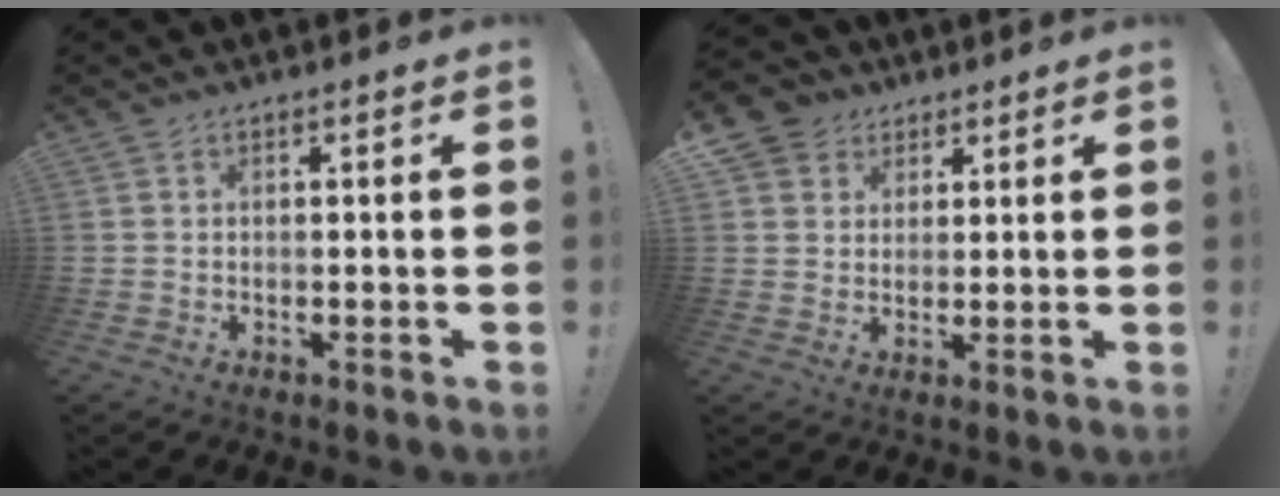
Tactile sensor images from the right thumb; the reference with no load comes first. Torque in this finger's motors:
{"motor_torque": [0.35, 0.91, 0.47, 0.28, 0.04]}